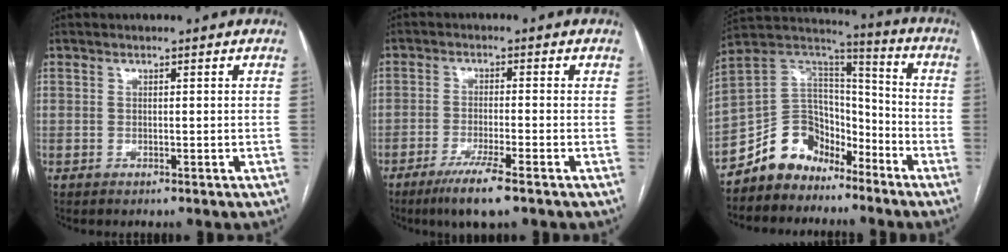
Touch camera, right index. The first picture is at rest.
{"total": 6.4, "force": [-4.1, 0.0, 5.0], "torque": [-0.093, -0.017, -0.074]}
{"total": 11.9, "force": [-8.7, 7.6, 2.7], "torque": [-0.051, 0.074, -0.160]}